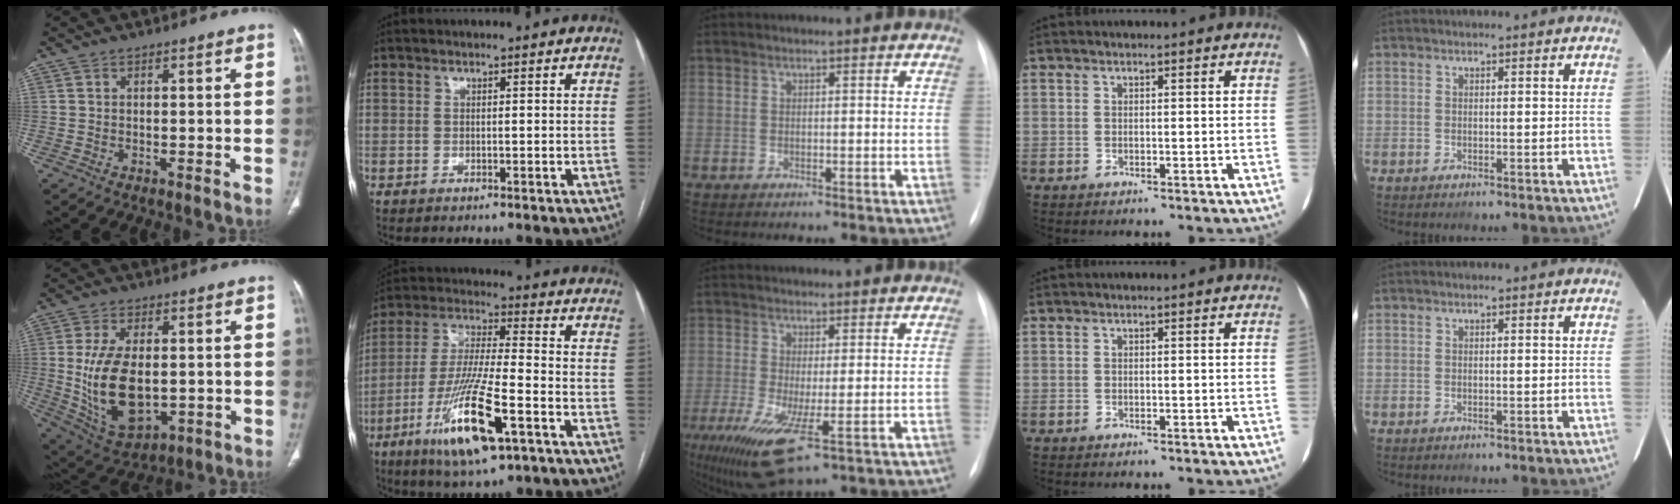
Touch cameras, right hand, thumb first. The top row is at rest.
{"thumb": {"total": 15.6, "force": [-0.6, 8.7, 13.0], "torque": [-0.237, -0.010, 0.012]}, "index": {"total": 16.1, "force": [-7.4, 2.2, 14.1], "torque": [-0.279, -0.024, -0.129]}, "middle": {"total": 8.4, "force": [-2.6, 1.5, 7.8], "torque": [-0.148, -0.028, -0.039]}}